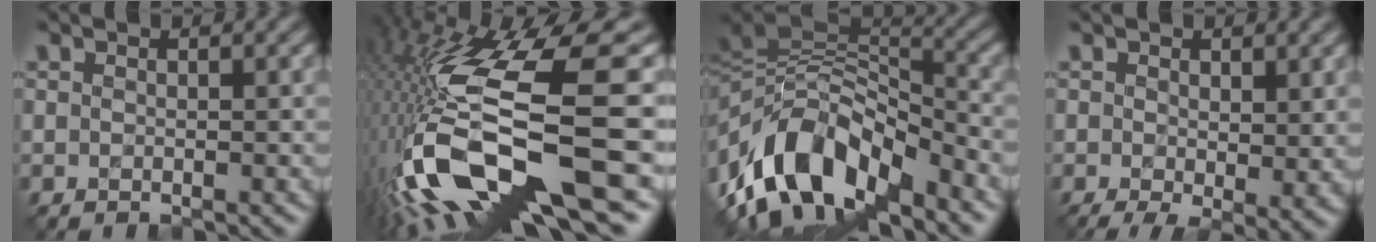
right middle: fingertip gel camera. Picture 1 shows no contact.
{"total": 16.1, "force": [-3.2, 5.9, 14.7], "torque": [-0.306, -0.031, -0.041]}
{"total": 11.9, "force": [-5.6, 6.4, 8.3], "torque": [-0.158, 0.015, -0.106]}
{"total": 4.7, "force": [-1.0, 2.1, 4.1], "torque": [-0.067, -0.012, -0.010]}